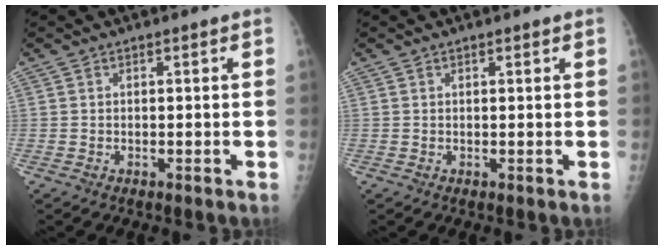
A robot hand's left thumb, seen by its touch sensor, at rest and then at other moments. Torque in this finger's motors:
{"motor_torque": [-0.32, 0.00, -0.08, -0.10, 0.07]}